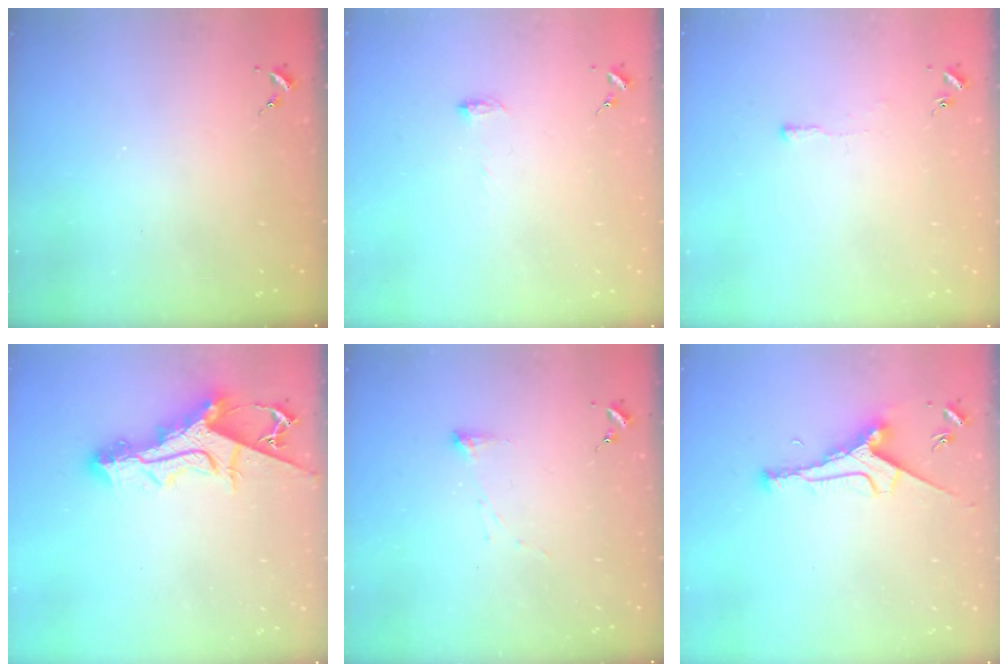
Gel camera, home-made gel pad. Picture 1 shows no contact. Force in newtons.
{"total": 5.2, "press": 5.1, "slide": 0.6}
{"total": 3.3, "press": 3.2, "slide": 0.6}
{"total": 15.1, "press": 15.0, "slide": 1.3}
{"total": 3.7, "press": 3.7, "slide": 0.4}
{"total": 9.0, "press": 9.0, "slide": 0.6}